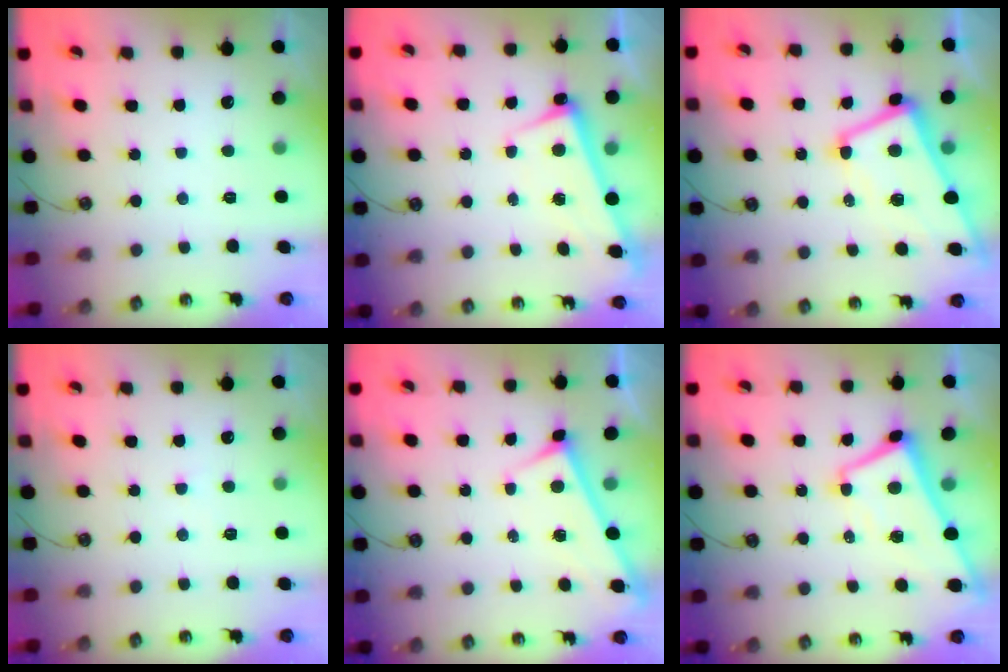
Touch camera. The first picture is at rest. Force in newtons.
{"total": 2.6, "press": 2.5, "slide": 0.7}
{"total": 3.1, "press": 2.8, "slide": 1.2}
{"total": 2.9, "press": 2.9, "slide": 0.2}
{"total": 3.3, "press": 3.3, "slide": 0.3}
{"total": 6.7, "press": 6.6, "slide": 1.4}